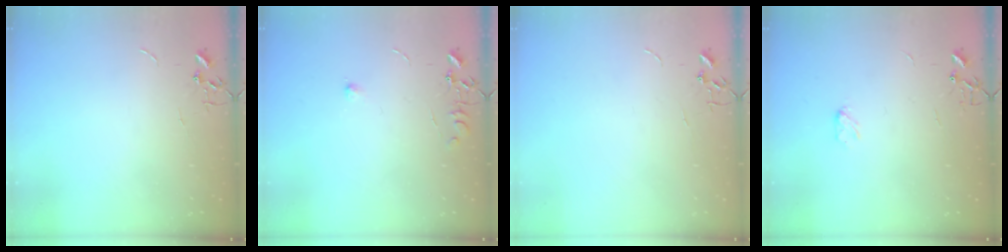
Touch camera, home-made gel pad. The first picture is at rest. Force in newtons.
{"total": 5.8, "press": 5.8, "slide": 0.7}
{"total": 0.0}
{"total": 3.7, "press": 3.7, "slide": 0.5}